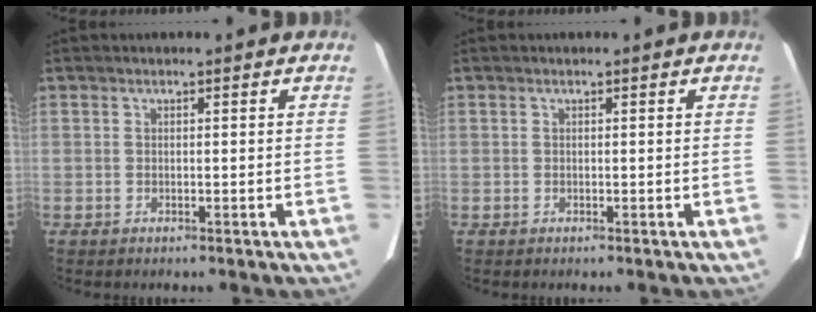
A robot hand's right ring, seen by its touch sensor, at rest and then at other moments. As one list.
[{"total": 0.0}]